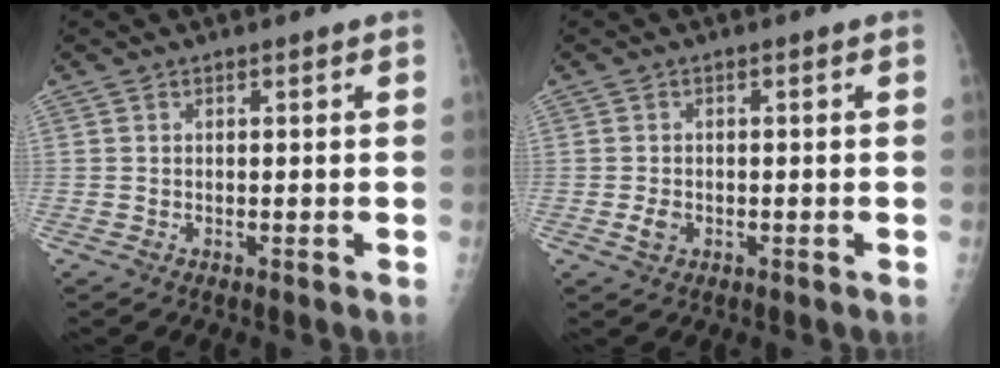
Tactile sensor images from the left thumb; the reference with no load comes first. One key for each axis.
{"total": 2.3, "fx": -0.8, "fy": 1.6, "fz": 1.4, "tx": -0.024, "ty": 0.004, "tz": -0.014}